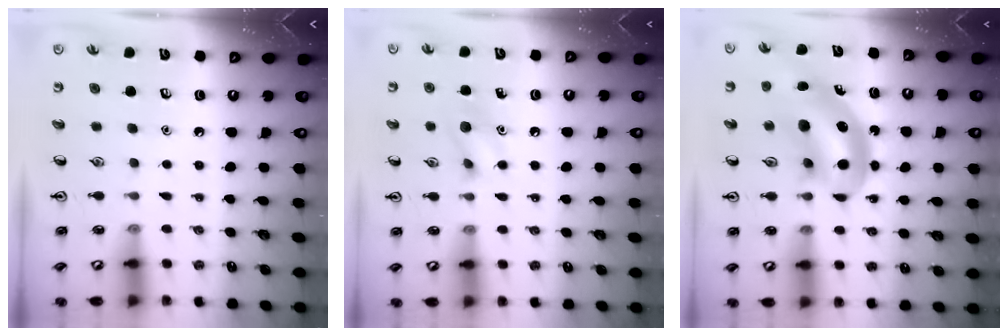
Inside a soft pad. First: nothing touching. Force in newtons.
{"total": 8.3, "press": 8.2, "slide": 1.4}
{"total": 11.3, "press": 10.7, "slide": 3.5}